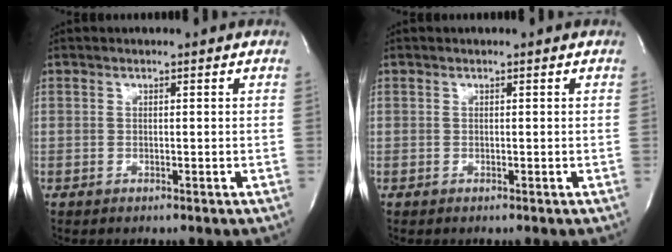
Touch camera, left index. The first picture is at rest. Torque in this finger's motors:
{"motor_torque": [0.01, 0.01, 0.00, -0.01]}